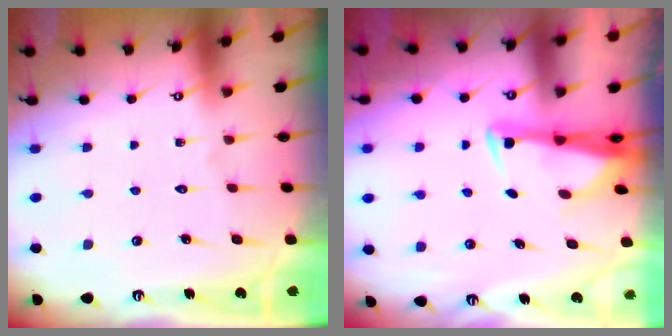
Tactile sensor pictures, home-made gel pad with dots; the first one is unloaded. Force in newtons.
{"total": 2.9, "press": 2.9, "slide": 0.6}